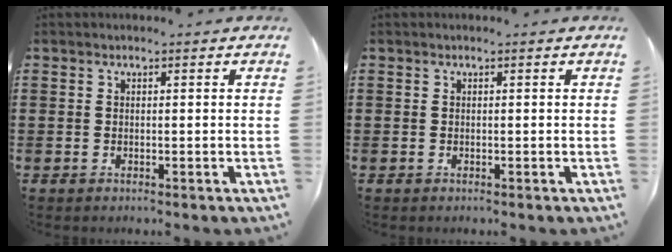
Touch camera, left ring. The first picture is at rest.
{"total": 0.0}